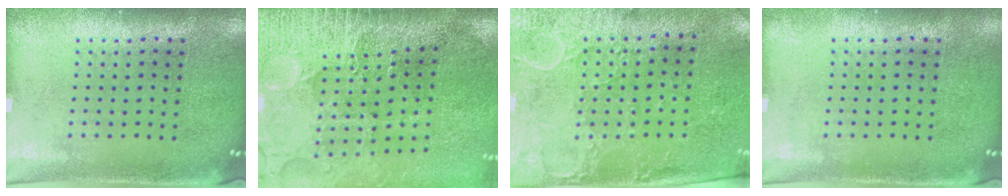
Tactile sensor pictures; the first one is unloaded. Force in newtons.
{"total": 3.7, "press": 3.4, "slide": 1.4}
{"total": 3.0, "press": 2.4, "slide": 1.7}
{"total": 0.0}